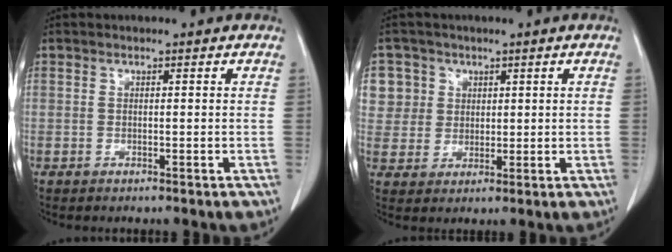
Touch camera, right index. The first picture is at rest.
{"total": 6.9, "force": [2.7, 6.3, 0.3], "torque": [0.002, 0.015, 0.060]}